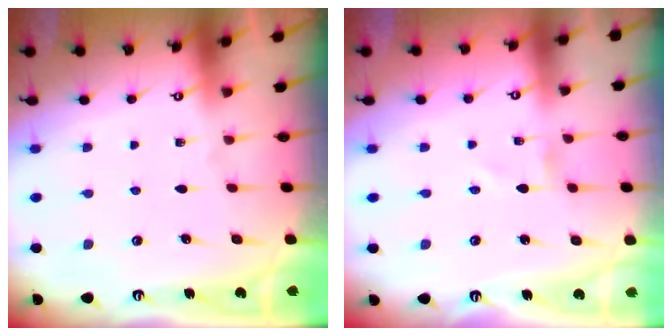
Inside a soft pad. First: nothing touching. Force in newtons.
{"total": 0.0}